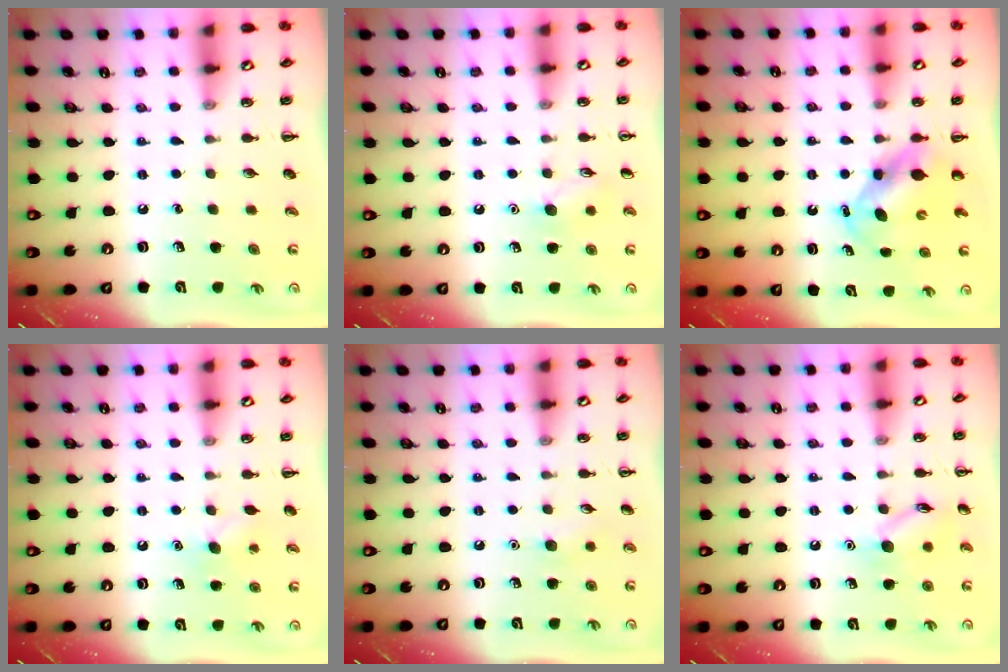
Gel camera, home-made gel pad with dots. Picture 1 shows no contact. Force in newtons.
{"total": 6.8, "press": 6.7, "slide": 1.3}
{"total": 5.7, "press": 5.7, "slide": 0.8}
{"total": 7.3, "press": 7.1, "slide": 1.6}
{"total": 5.0, "press": 4.9, "slide": 1.3}
{"total": 9.7, "press": 9.7, "slide": 0.5}